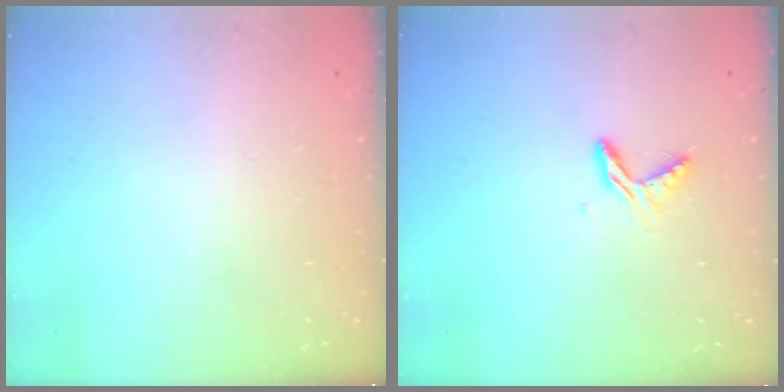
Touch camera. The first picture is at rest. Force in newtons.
{"total": 6.4, "press": 6.4, "slide": 0.4}